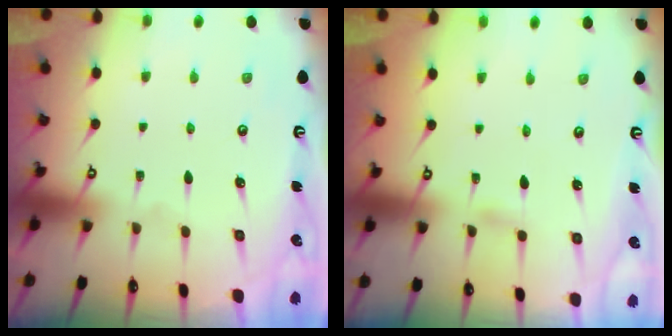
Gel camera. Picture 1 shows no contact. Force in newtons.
{"total": 2.6, "press": 2.6, "slide": 0.3}